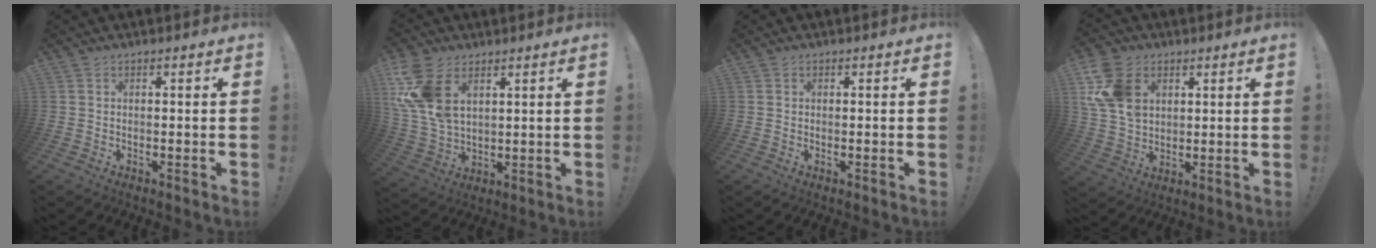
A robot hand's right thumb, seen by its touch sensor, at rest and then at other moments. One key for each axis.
{"total": 14.0, "fx": 6.0, "fy": 8.6, "fz": 9.2, "tx": -0.198, "ty": -0.017, "tz": 0.118}
{"total": 0.6, "fx": 0.4, "fy": 0.3, "fz": -0.2, "tx": 0.004, "ty": 0.001, "tz": 0.008}
{"total": 14.1, "fx": 5.2, "fy": 10.3, "fz": 8.1, "tx": -0.167, "ty": -0.006, "tz": 0.108}